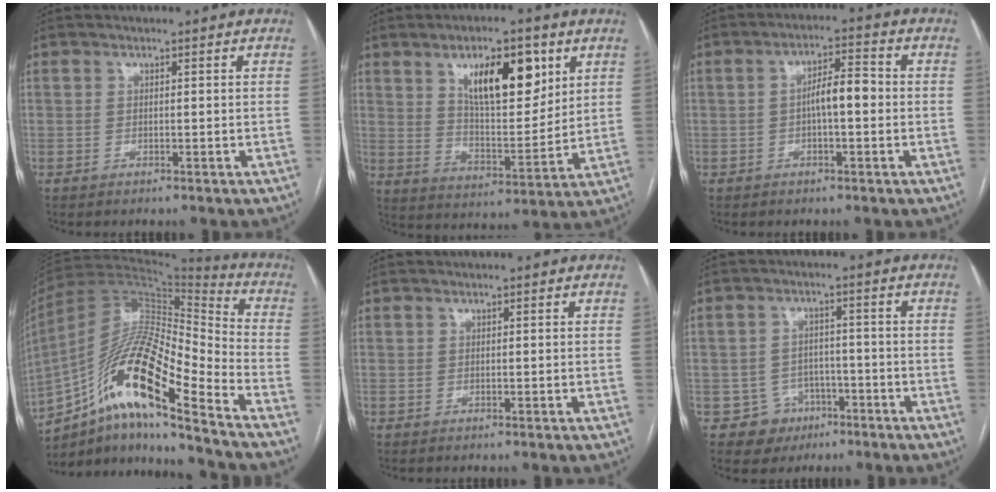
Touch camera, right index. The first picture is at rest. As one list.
[{"total": 13.2, "force": [6.4, 4.7, 10.6], "torque": [-0.172, 0.004, 0.113]}, {"total": 5.2, "force": [-0.4, 1.4, 5.0], "torque": [-0.086, 0.020, -0.008]}, {"total": 19.2, "force": [-10.7, 2.6, 15.7], "torque": [-0.305, 0.005, -0.190]}, {"total": 0.0}, {"total": 5.6, "force": [-2.8, 4.9, 0.1], "torque": [0.007, 0.015, -0.036]}]